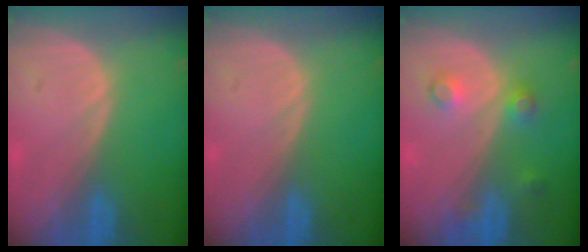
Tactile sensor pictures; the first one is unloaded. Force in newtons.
{"total": 0.0}
{"total": 3.6, "press": 3.3, "slide": 1.4}